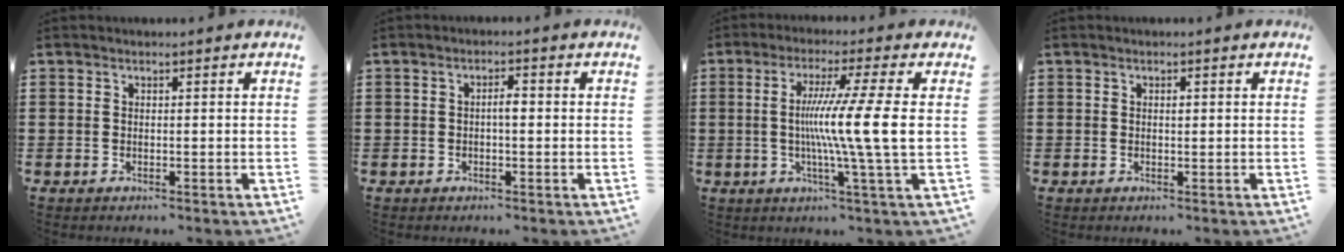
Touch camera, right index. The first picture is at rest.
{"total": 2.0, "force": [-0.2, 0.6, 1.9], "torque": [-0.035, 0.002, -0.004]}
{"total": 11.0, "force": [0.0, -1.4, 10.9], "torque": [-0.205, -0.015, -0.011]}
{"total": 0.7, "force": [0.2, 0.3, 0.6], "torque": [-0.012, 0.000, 0.004]}